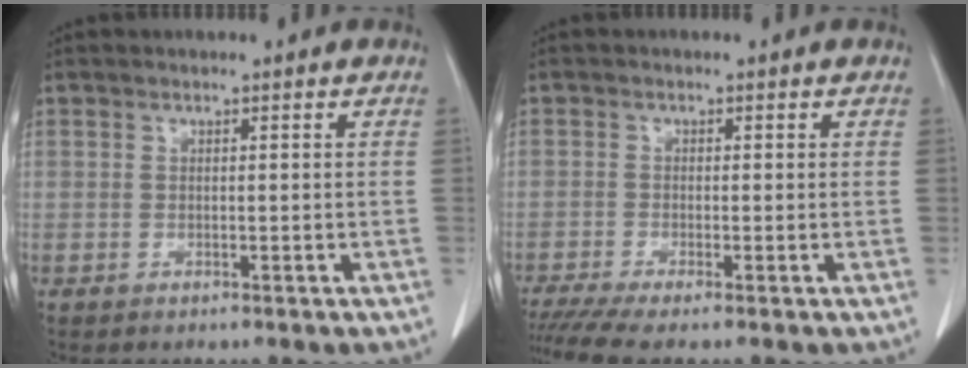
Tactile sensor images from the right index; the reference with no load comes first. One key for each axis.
{"total": 4.2, "fx": -3.1, "fy": 0.0, "fz": 2.9, "tx": -0.055, "ty": -0.008, "tz": -0.059}